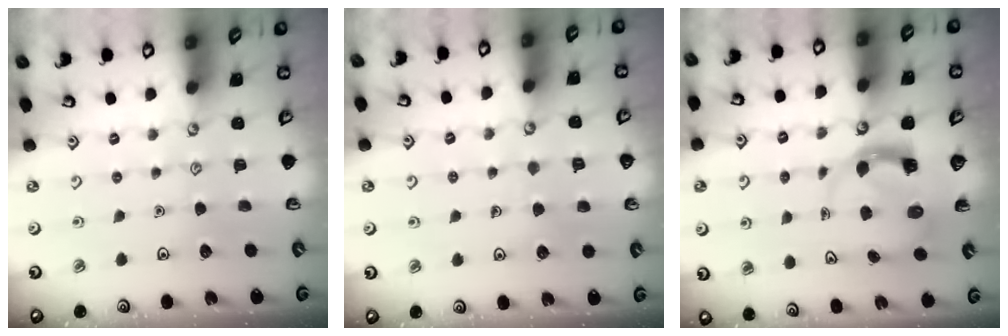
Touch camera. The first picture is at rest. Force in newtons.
{"total": 4.4, "press": 4.4, "slide": 0.4}
{"total": 3.7, "press": 3.6, "slide": 0.5}